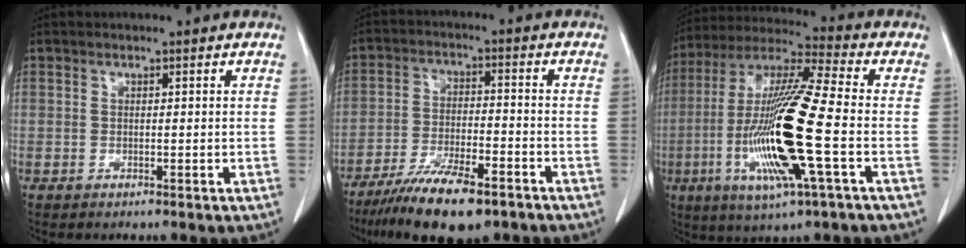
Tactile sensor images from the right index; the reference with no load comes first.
{"total": 12.9, "force": [-9.4, 2.9, 8.3], "torque": [-0.143, -0.024, -0.159]}
{"total": 19.0, "force": [-4.1, 0.8, 18.5], "torque": [-0.382, -0.014, -0.081]}